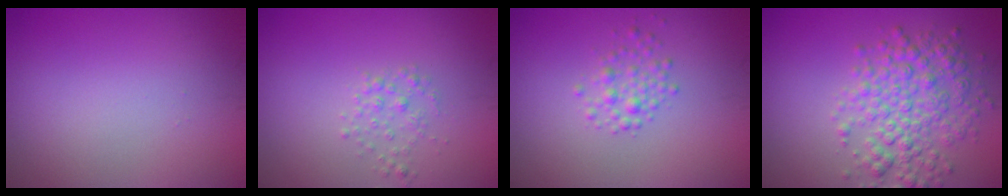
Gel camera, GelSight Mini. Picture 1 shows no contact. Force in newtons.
{"total": 1.3, "press": 1.3, "slide": 0.0}
{"total": 1.8, "press": 1.8, "slide": 0.0}
{"total": 5.5, "press": 5.5, "slide": 0.1}